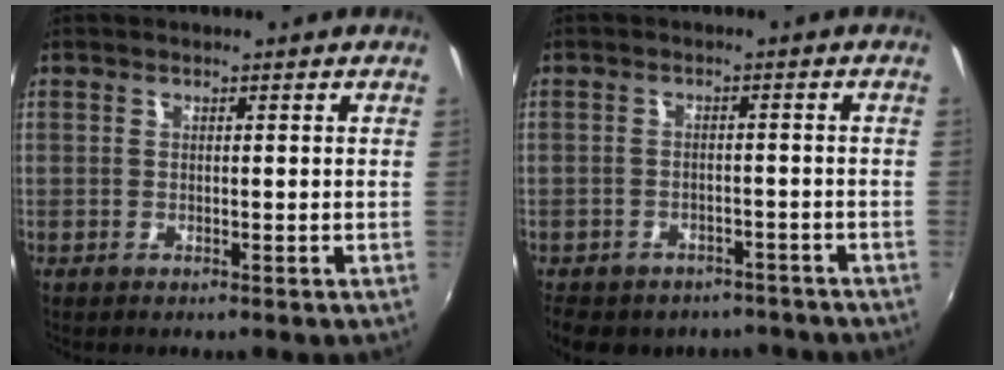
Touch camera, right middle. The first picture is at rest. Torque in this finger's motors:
{"motor_torque": [1.08, -1.06, 0.26, 0.07]}